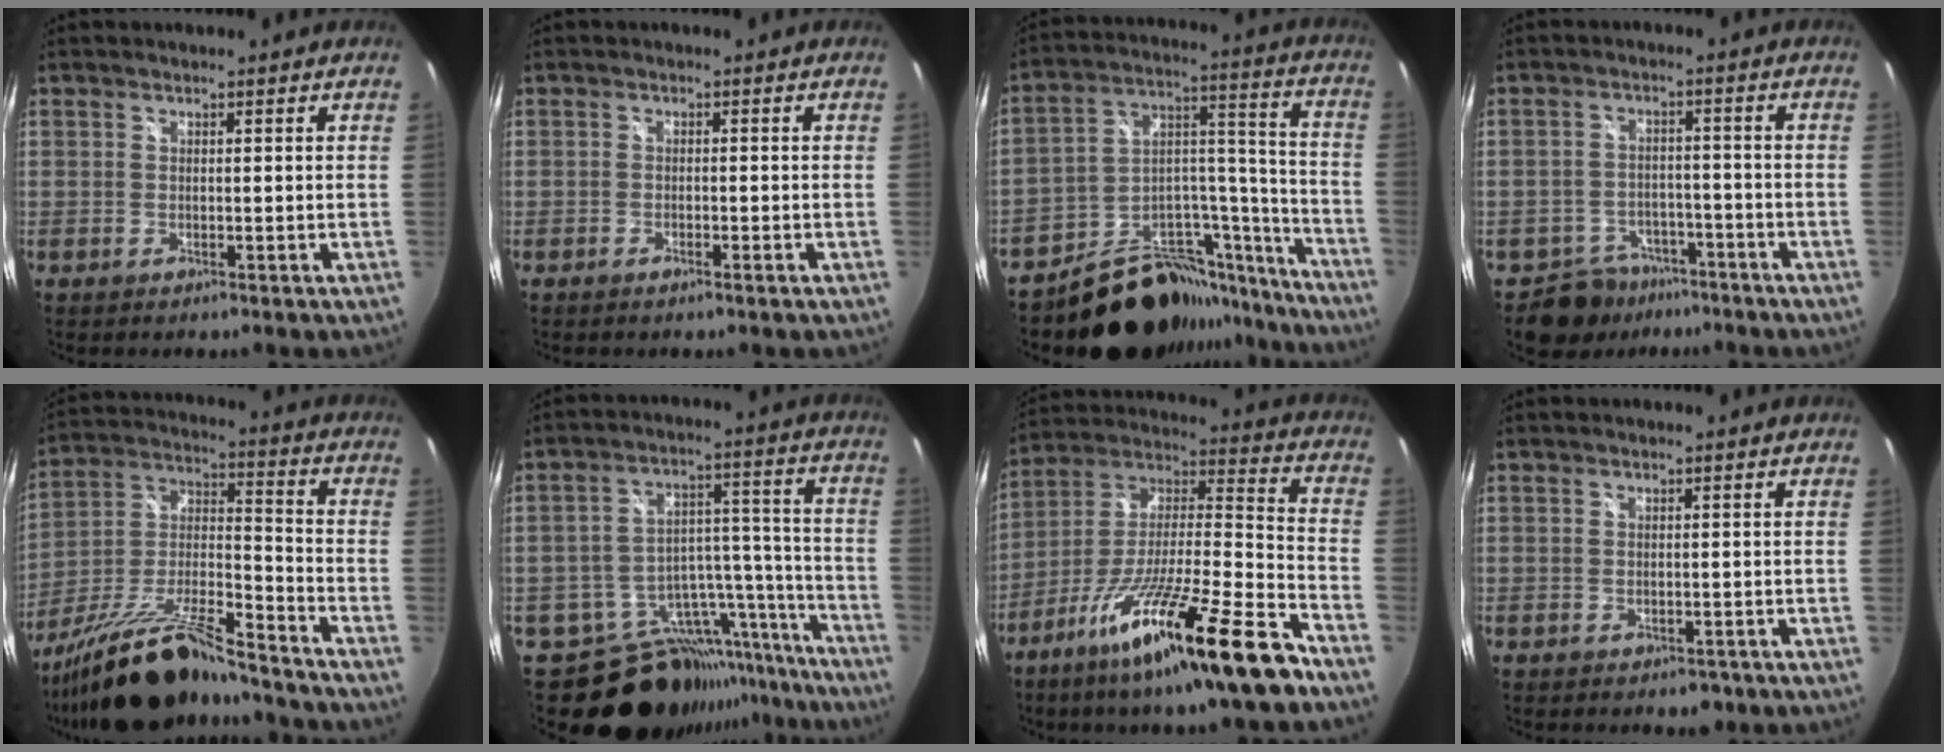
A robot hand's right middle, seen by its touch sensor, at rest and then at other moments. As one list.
[{"total": 1.1, "force": [-0.9, 0.1, 0.7], "torque": [-0.014, -0.001, -0.017]}, {"total": 21.3, "force": [-17.8, 10.2, 5.9], "torque": [-0.083, 0.095, -0.257]}, {"total": 7.0, "force": [-5.4, 4.6, 0.3], "torque": [-0.019, 0.017, -0.079]}, {"total": 18.5, "force": [-15.5, 2.2, 9.9], "torque": [-0.190, -0.012, -0.271]}, {"total": 22.7, "force": [-19.0, 10.3, 6.8], "torque": [-0.110, 0.062, -0.257]}, {"total": 23.1, "force": [-15.2, 1.5, 17.3], "torque": [-0.278, -0.029, -0.253]}, {"total": 2.7, "force": [-1.7, 1.8, 1.2], "torque": [-0.021, -0.009, -0.019]}]